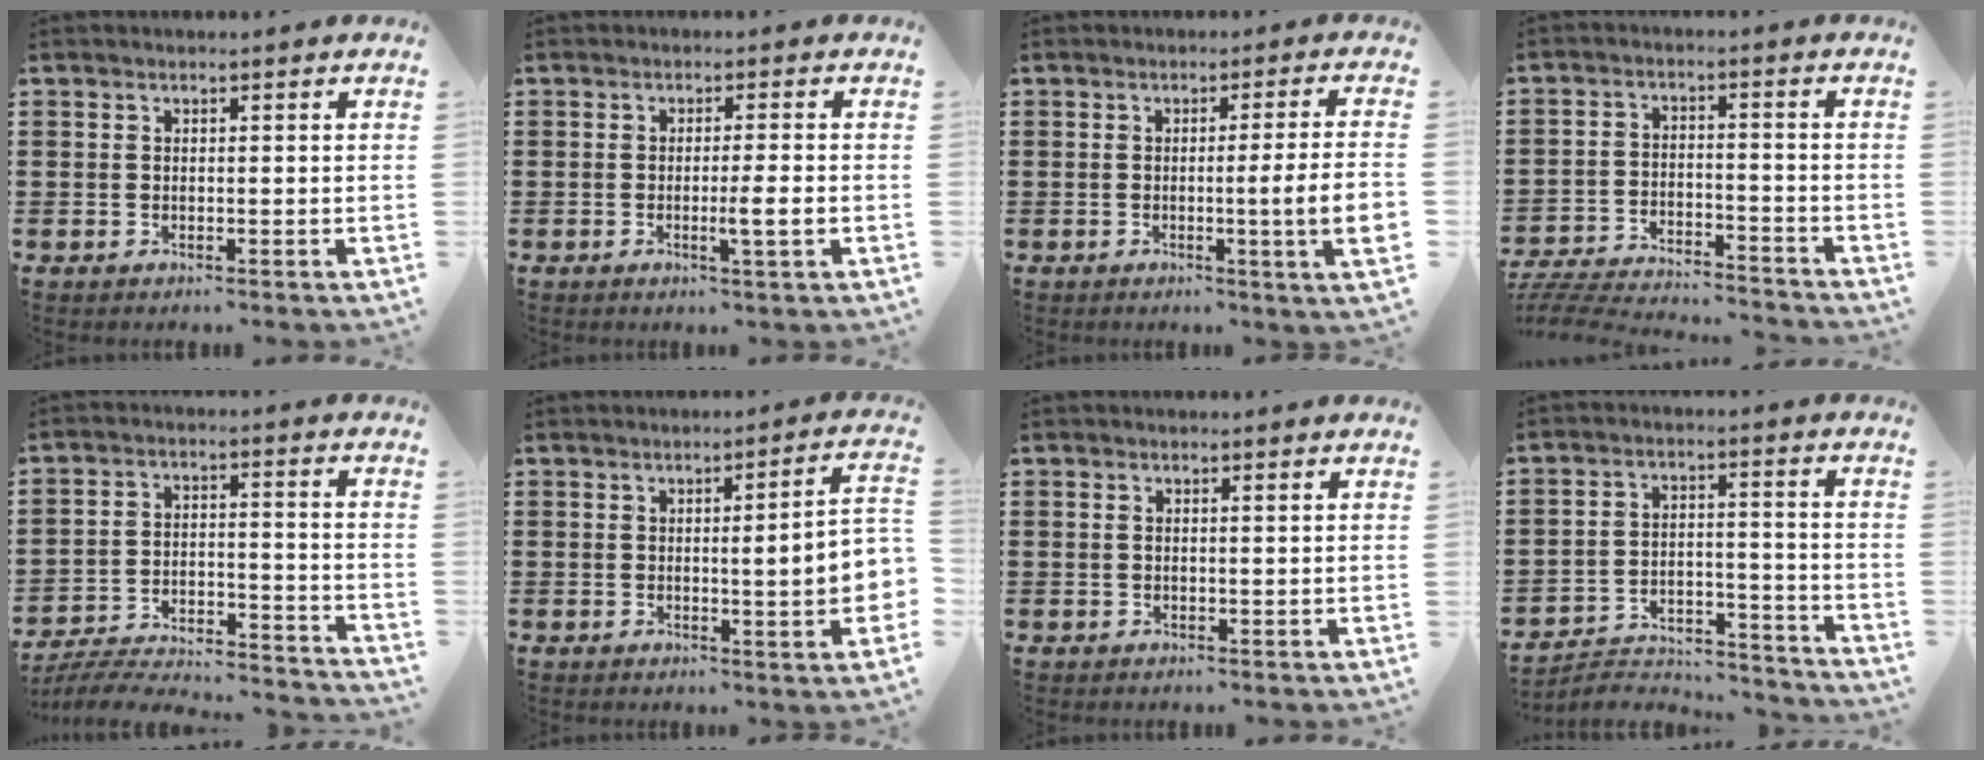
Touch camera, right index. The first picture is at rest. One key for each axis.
{"total": 3.4, "fx": -0.9, "fy": -0.2, "fz": 3.3, "tx": -0.054, "ty": -0.010, "tz": -0.017}
{"total": 7.0, "fx": -0.8, "fy": -0.4, "fz": 6.9, "tx": -0.109, "ty": -0.017, "tz": -0.016}
{"total": 5.8, "fx": -5.7, "fy": 0.1, "fz": 1.0, "tx": -0.029, "ty": -0.001, "tz": -0.116}
{"total": 4.9, "fx": -4.7, "fy": 0.6, "fz": 1.4, "tx": -0.031, "ty": -0.005, "tz": -0.098}
{"total": 6.2, "fx": -0.3, "fy": 0.5, "fz": 6.2, "tx": -0.090, "ty": -0.015, "tz": -0.009}
{"total": 0.7, "fx": 0.3, "fy": 0.1, "fz": 0.7, "tx": -0.014, "ty": 0.000, "tz": 0.005}
{"total": 5.1, "fx": -4.9, "fy": 1.1, "fz": 0.9, "tx": -0.015, "ty": 0.012, "tz": -0.098}